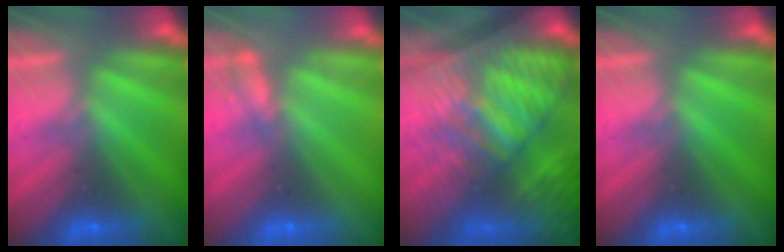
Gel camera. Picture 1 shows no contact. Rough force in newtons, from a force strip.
{"total": 2.2}
{"total": 8.4}
{"total": 0.0}